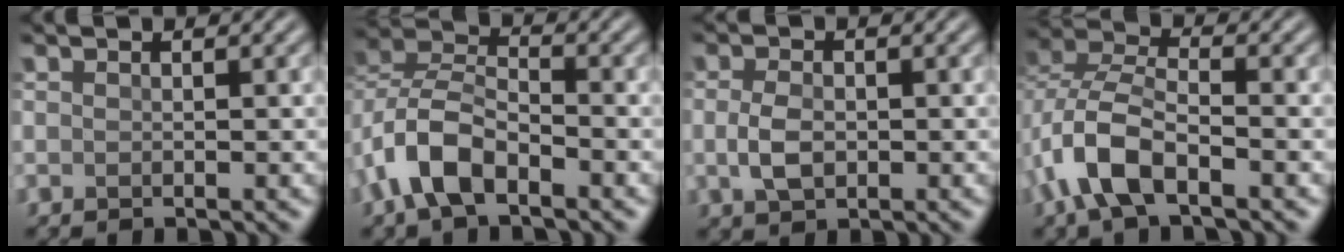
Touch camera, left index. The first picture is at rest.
{"total": 5.6, "force": [-2.8, 3.1, 3.8], "torque": [-0.072, 0.011, -0.066]}
{"total": 2.4, "force": [0.1, 1.6, 1.8], "torque": [-0.042, 0.002, 0.001]}
{"total": 6.1, "force": [-2.5, 3.2, 4.7], "torque": [-0.097, 0.006, -0.058]}